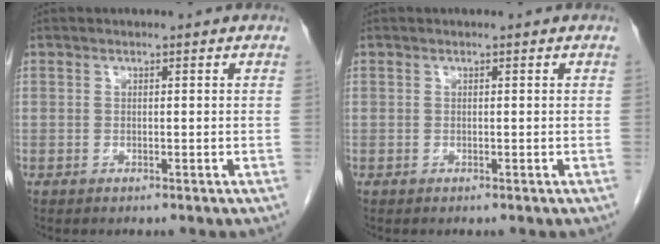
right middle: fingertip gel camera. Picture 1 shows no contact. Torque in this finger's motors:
{"motor_torque": [0.00, 0.00, 0.00, 0.00]}